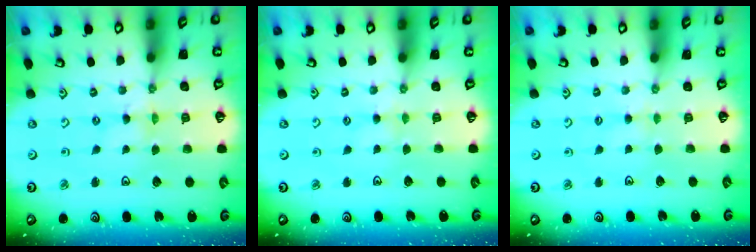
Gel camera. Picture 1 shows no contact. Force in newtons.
{"total": 1.8, "press": 1.8, "slide": 0.4}
{"total": 1.5, "press": 1.5, "slide": 0.3}